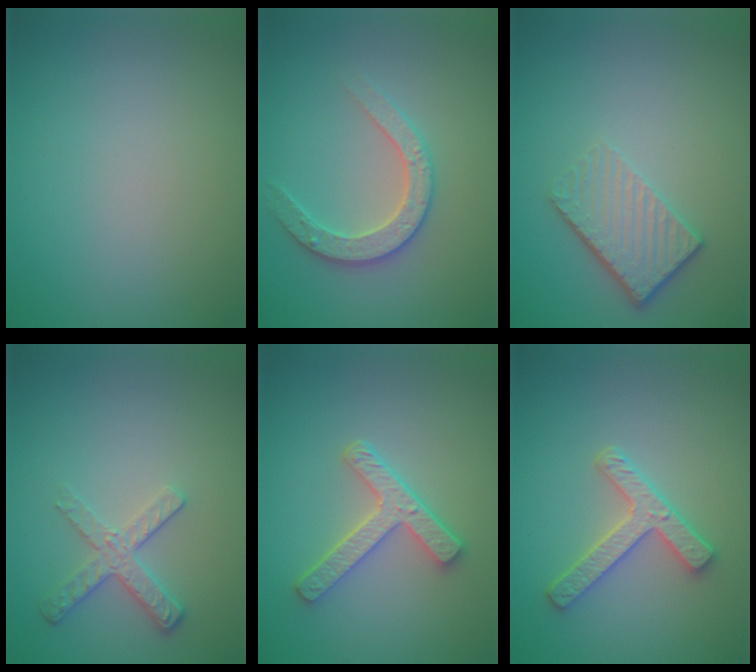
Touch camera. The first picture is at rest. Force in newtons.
{"total": 2.8, "press": 2.8, "slide": 0.3}
{"total": 4.2, "press": 3.0, "slide": 3.0}
{"total": 2.6, "press": 2.2, "slide": 1.4}
{"total": 3.7, "press": 3.2, "slide": 2.0}
{"total": 3.1, "press": 2.9, "slide": 1.1}